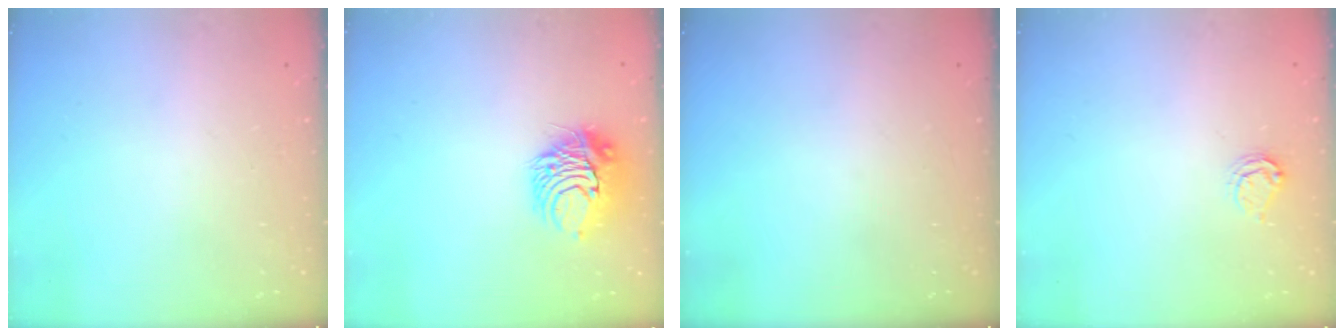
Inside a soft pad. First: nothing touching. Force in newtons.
{"total": 11.3, "press": 11.2, "slide": 0.6}
{"total": 0.0}
{"total": 4.7, "press": 4.7, "slide": 0.5}